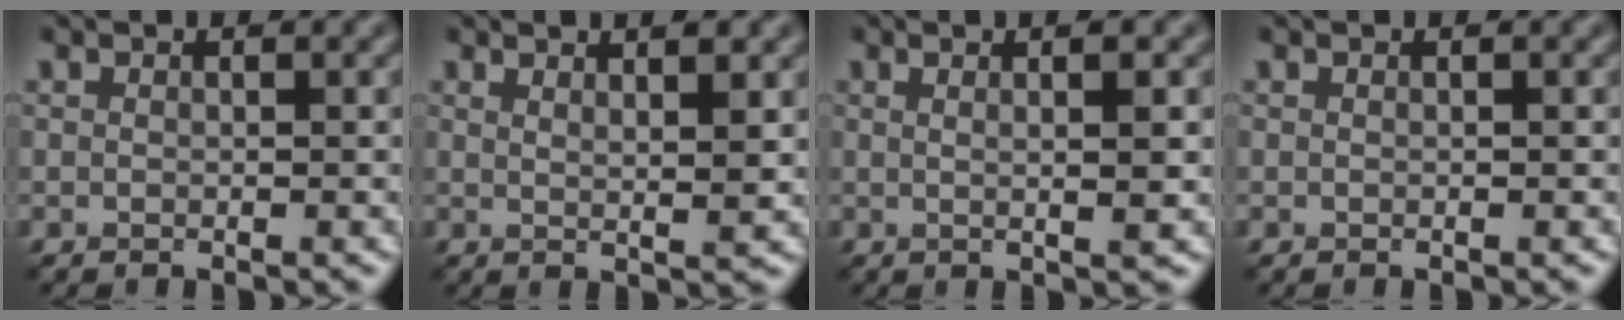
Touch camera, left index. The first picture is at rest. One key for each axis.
{"total": 4.1, "fx": 2.1, "fy": 1.2, "fz": 3.3, "tx": -0.026, "ty": 0.001, "tz": 0.015}
{"total": 4.7, "fx": 1.2, "fy": 1.4, "fz": 4.3, "tx": -0.041, "ty": 0.006, "tz": -0.002}
{"total": 0.0}